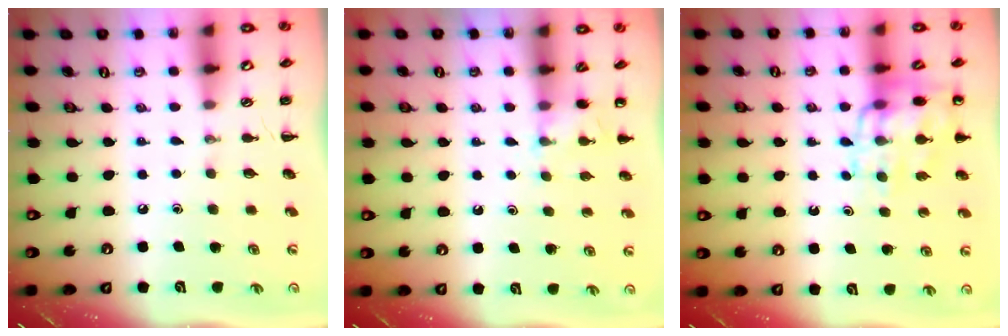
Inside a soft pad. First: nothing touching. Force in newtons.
{"total": 4.8, "press": 4.6, "slide": 1.3}
{"total": 12.5, "press": 12.3, "slide": 2.5}